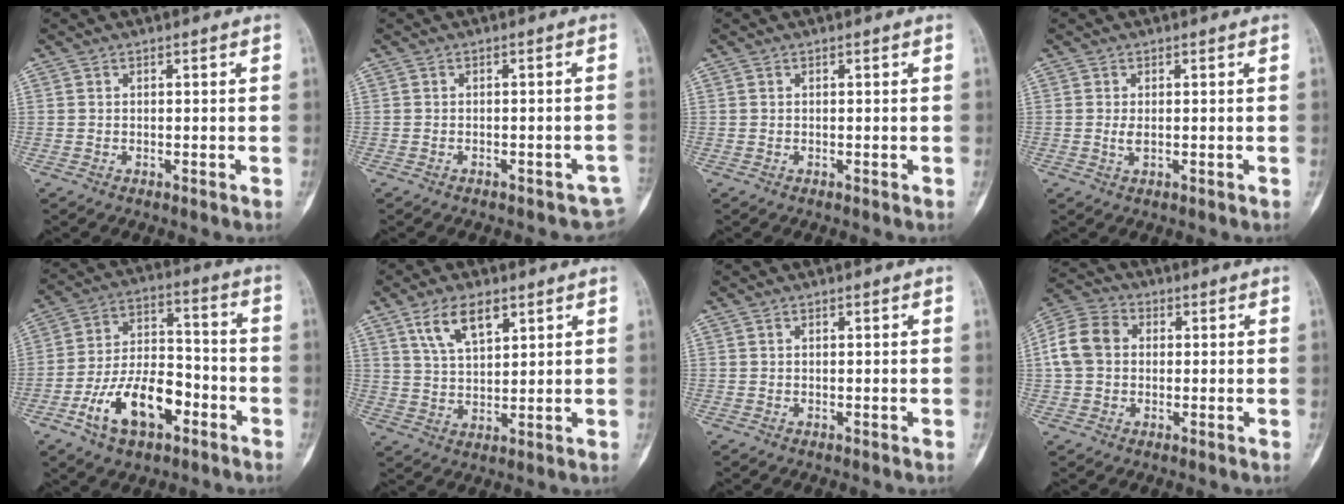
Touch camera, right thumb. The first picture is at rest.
{"total": 4.3, "force": [-3.1, 2.3, 1.9], "torque": [-0.014, 0.029, -0.032]}
{"total": 0.0}
{"total": 1.5, "force": [-0.2, 0.6, 1.4], "torque": [-0.029, -0.004, -0.002]}
{"total": 15.5, "force": [-6.8, 8.4, 11.1], "torque": [-0.181, 0.047, -0.120]}
{"total": 8.4, "force": [4.7, 3.8, 5.8], "torque": [-0.096, -0.020, 0.093]}
{"total": 0.0}
{"total": 8.6, "force": [0.8, 6.9, 5.2], "torque": [-0.099, 0.025, 0.007]}